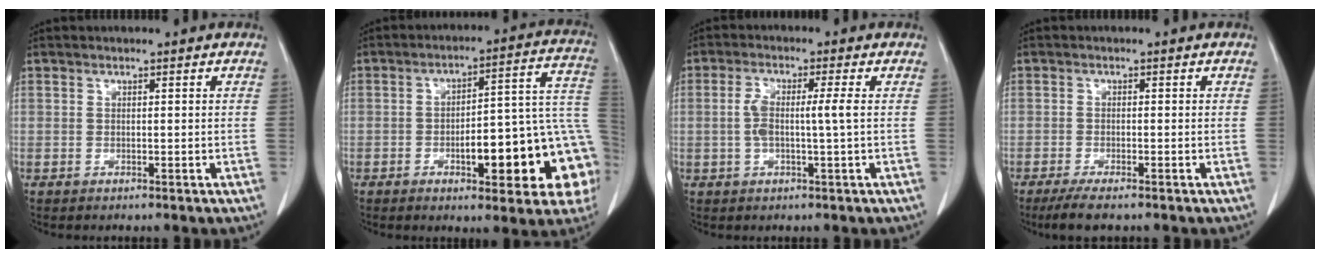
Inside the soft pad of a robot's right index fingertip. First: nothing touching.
{"total": 18.6, "force": [-5.3, 4.9, 17.2], "torque": [-0.136, 0.046, -0.054]}
{"total": 4.9, "force": [0.0, 0.3, 4.8], "torque": [-0.103, 0.010, 0.001]}
{"total": 4.4, "force": [-3.2, 0.6, 2.9], "torque": [-0.052, -0.011, -0.054]}